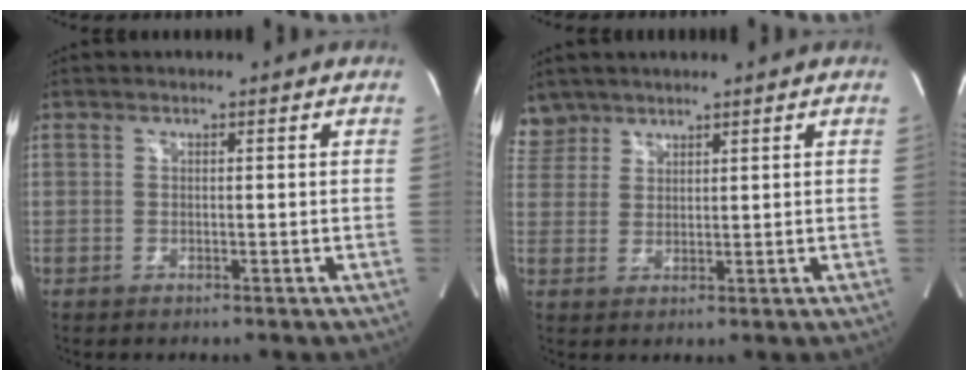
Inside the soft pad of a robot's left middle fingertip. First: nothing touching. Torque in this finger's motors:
{"motor_torque": [0.18, -0.15, 0.01, -0.01]}